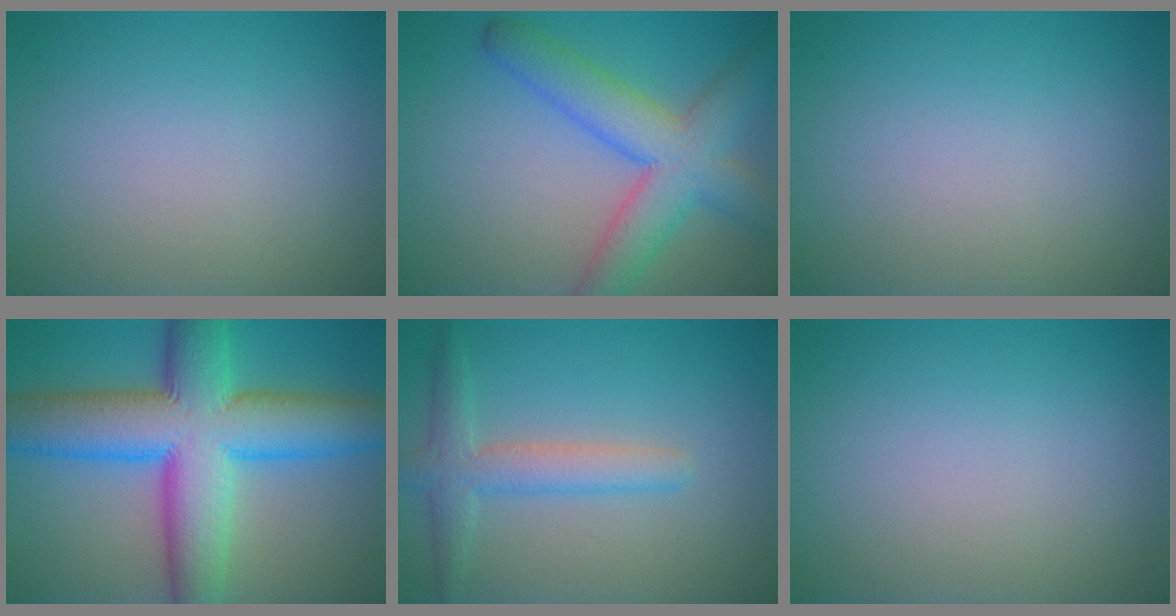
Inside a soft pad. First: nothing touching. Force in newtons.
{"total": 7.0, "press": 7.0, "slide": 0.3}
{"total": 0.0}
{"total": 12.9, "press": 12.9, "slide": 0.3}
{"total": 3.4, "press": 3.4, "slide": 0.2}
{"total": 0.0}